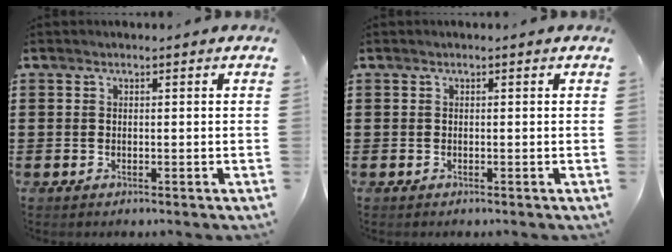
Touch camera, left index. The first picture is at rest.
{"total": 0.0}